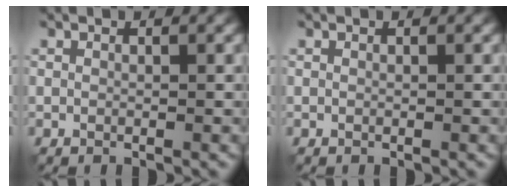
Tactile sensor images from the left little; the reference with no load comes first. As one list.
[{"total": 0.0}]